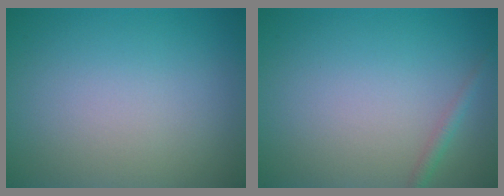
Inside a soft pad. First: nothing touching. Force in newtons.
{"total": 1.1, "press": 1.1, "slide": 0.1}